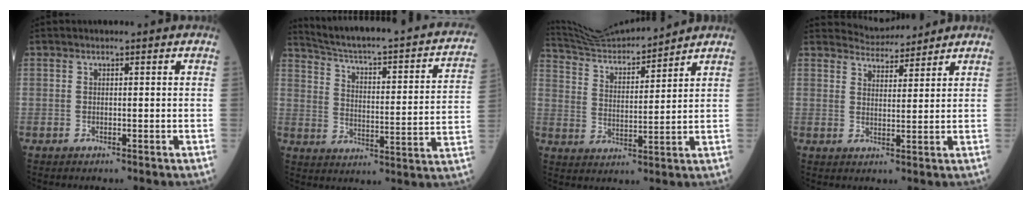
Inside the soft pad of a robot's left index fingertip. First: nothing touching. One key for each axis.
{"total": 26.0, "fx": 22.2, "fy": 3.2, "fz": 13.1, "tx": -0.191, "ty": -0.040, "tz": 0.279}
{"total": 11.9, "fx": 11.5, "fy": -0.1, "fz": 2.9, "tx": -0.067, "ty": 0.009, "tz": 0.210}
{"total": 4.6, "fx": 4.5, "fy": 0.5, "fz": -0.3, "tx": -0.003, "ty": 0.009, "tz": 0.072}